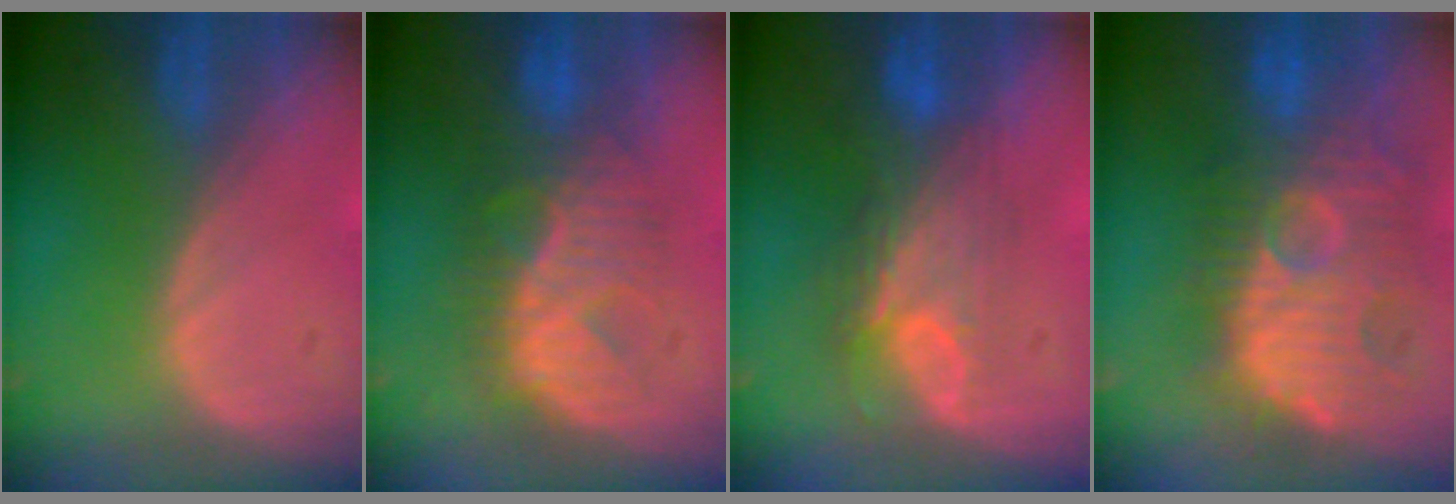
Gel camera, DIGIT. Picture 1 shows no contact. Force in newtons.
{"total": 8.0, "press": 7.9, "slide": 1.3}
{"total": 7.5, "press": 6.6, "slide": 3.7}
{"total": 12.1, "press": 11.7, "slide": 2.9}